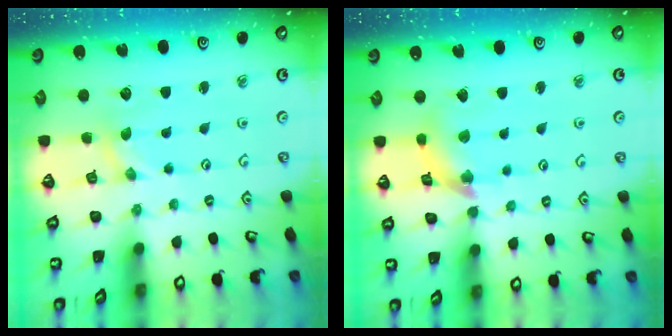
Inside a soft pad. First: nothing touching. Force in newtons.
{"total": 10.1, "press": 10.1, "slide": 1.2}